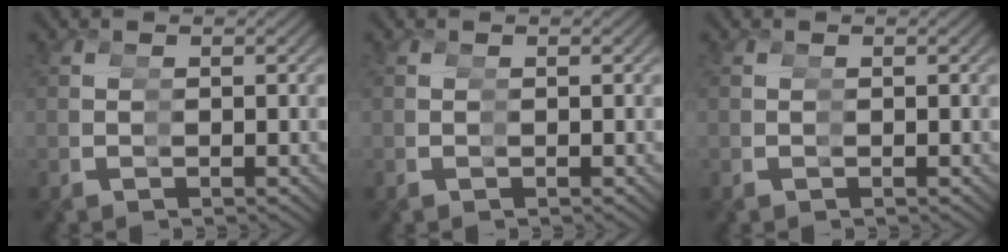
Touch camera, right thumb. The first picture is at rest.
{"total": 0.0}
{"total": 0.0}